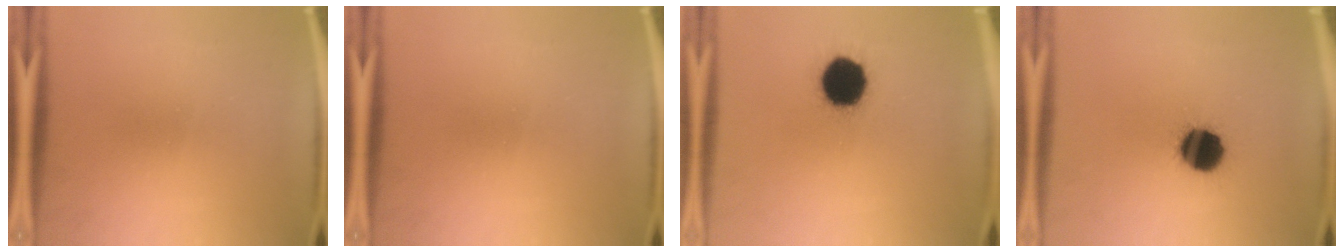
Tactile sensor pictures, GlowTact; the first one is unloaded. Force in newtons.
{"total": 0.0}
{"total": 16.3}
{"total": 12.1}